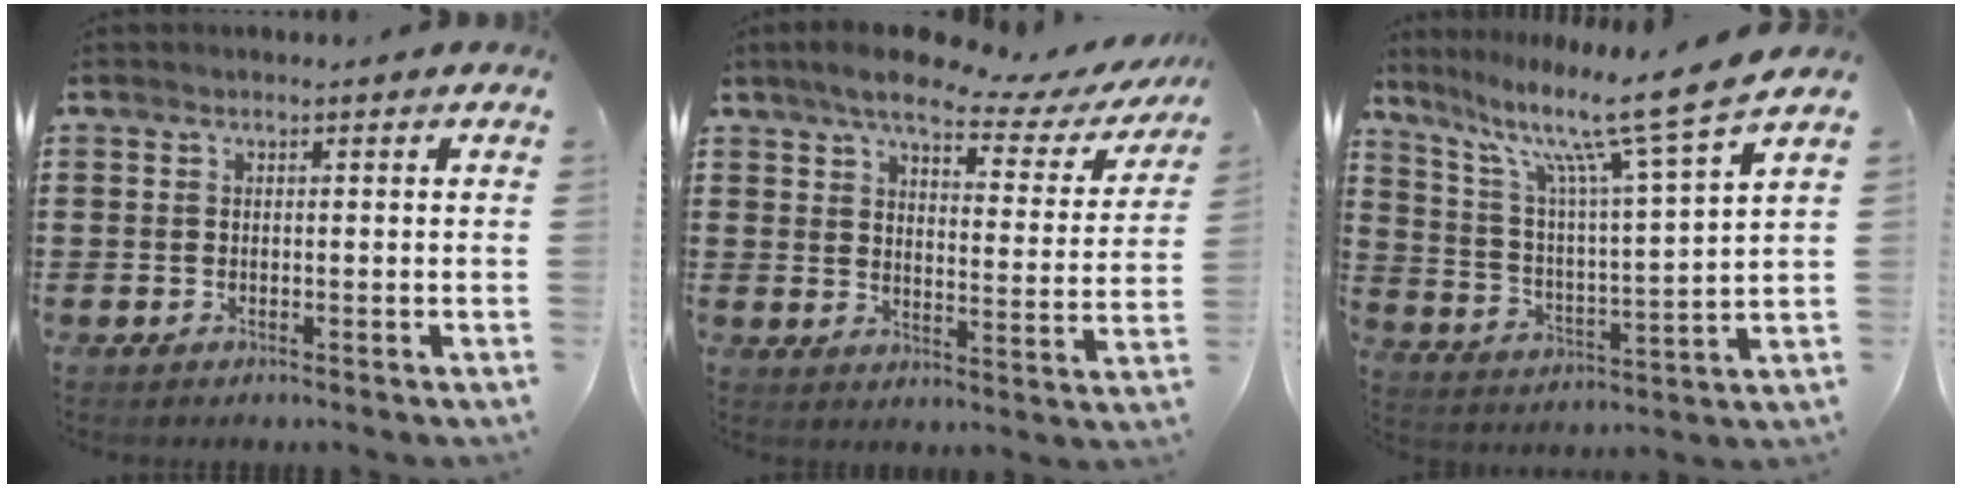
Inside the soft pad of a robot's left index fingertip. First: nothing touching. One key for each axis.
{"total": 7.0, "fx": 5.6, "fy": 1.5, "fz": 3.9, "tx": -0.084, "ty": -0.025, "tz": 0.090}
{"total": 11.8, "fx": 9.1, "fy": -0.3, "fz": 7.5, "tx": -0.164, "ty": -0.065, "tz": 0.136}